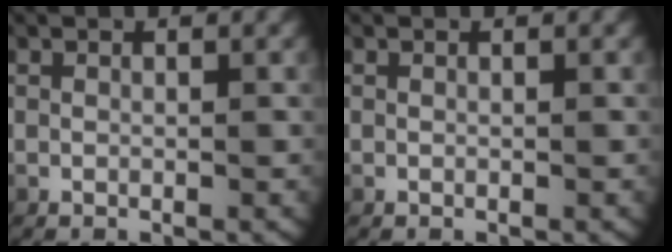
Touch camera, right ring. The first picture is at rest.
{"total": 0.0}